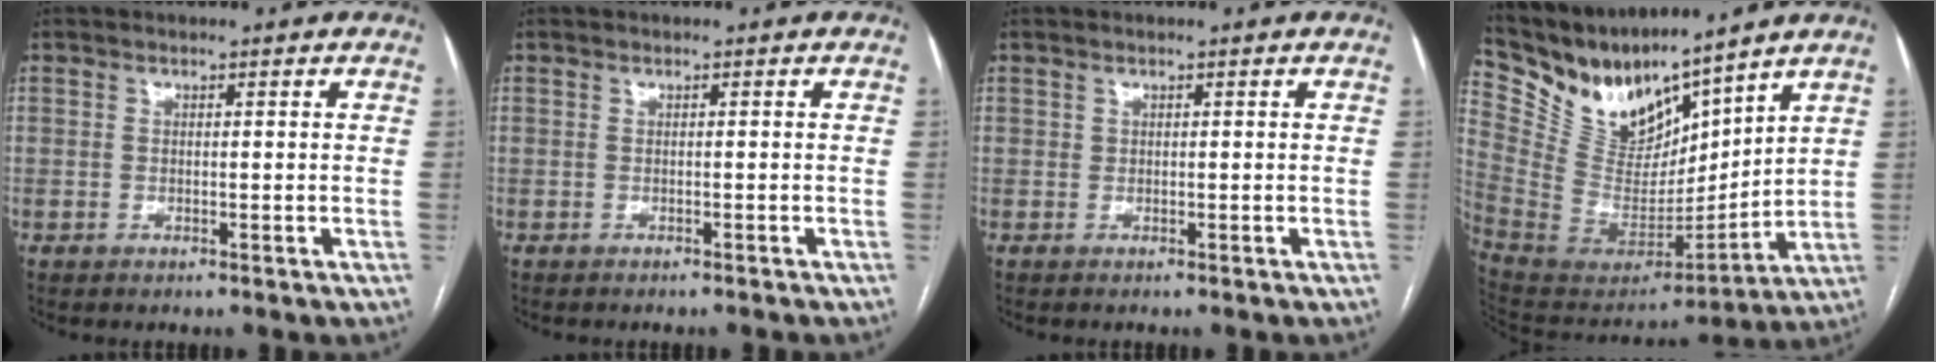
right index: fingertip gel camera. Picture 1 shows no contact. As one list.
[{"total": 1.3, "force": [-1.2, -0.1, 0.4], "torque": [-0.004, -0.001, -0.014]}, {"total": 0.0}, {"total": 15.3, "force": [13.8, 3.5, 5.6], "torque": [-0.122, 0.003, 0.286]}]